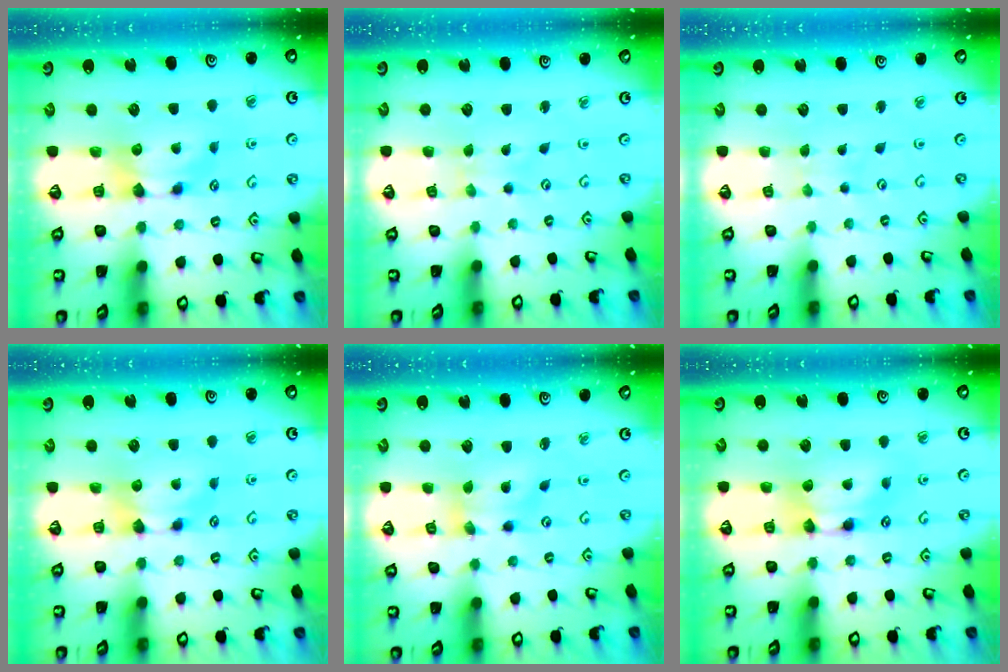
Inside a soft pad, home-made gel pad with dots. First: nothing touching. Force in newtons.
{"total": 3.1, "press": 3.1, "slide": 0.1}
{"total": 4.8, "press": 4.8, "slide": 0.2}
{"total": 0.0}
{"total": 2.3, "press": 2.0, "slide": 1.2}
{"total": 1.9, "press": 1.9, "slide": 0.1}